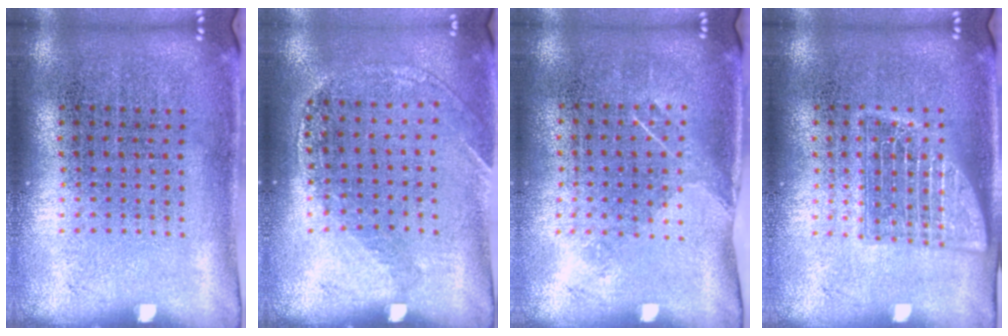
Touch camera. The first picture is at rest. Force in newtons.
{"total": 1.2, "press": 1.1, "slide": 0.4}
{"total": 1.2, "press": 0.9, "slide": 0.7}
{"total": 2.3, "press": 2.3, "slide": 0.3}